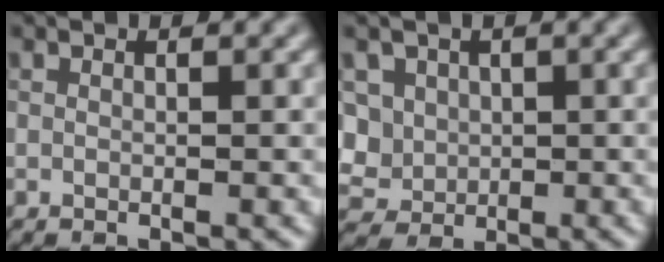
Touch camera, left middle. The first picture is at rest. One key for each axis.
{"total": 5.9, "fx": 0.8, "fy": 5.2, "fz": 2.6, "tx": -0.059, "ty": 0.026, "tz": 0.004}